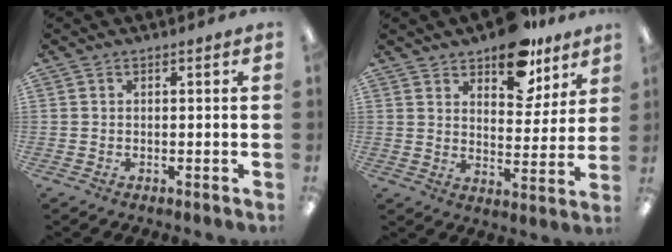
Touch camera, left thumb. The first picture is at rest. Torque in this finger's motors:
{"motor_torque": [1.65, 1.21, 1.04, -1.04, 0.02]}